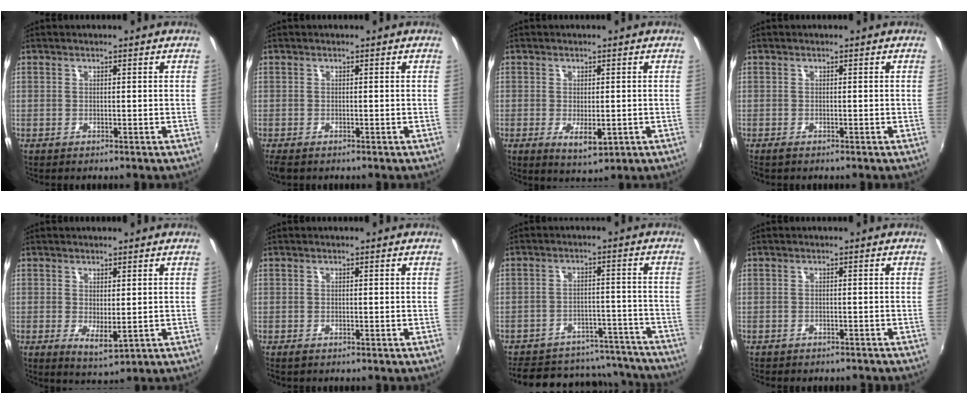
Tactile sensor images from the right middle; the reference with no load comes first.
{"total": 2.6, "force": [-1.8, 1.1, 1.5], "torque": [-0.030, -0.015, -0.029]}
{"total": 4.6, "force": [-1.2, 2.1, 3.9], "torque": [-0.068, -0.016, -0.015]}
{"total": 0.9, "force": [-0.7, 0.2, 0.4], "torque": [-0.008, -0.005, -0.014]}
{"total": 3.6, "force": [0.0, 1.4, 3.3], "torque": [-0.055, -0.014, 0.006]}
{"total": 0.7, "force": [-0.5, 0.4, 0.3], "torque": [-0.007, -0.004, -0.010]}
{"total": 23.5, "force": [-20.5, 8.9, 7.5], "torque": [-0.155, 0.046, -0.242]}
{"total": 3.6, "force": [-3.2, 1.2, 1.0], "torque": [-0.025, -0.011, -0.042]}